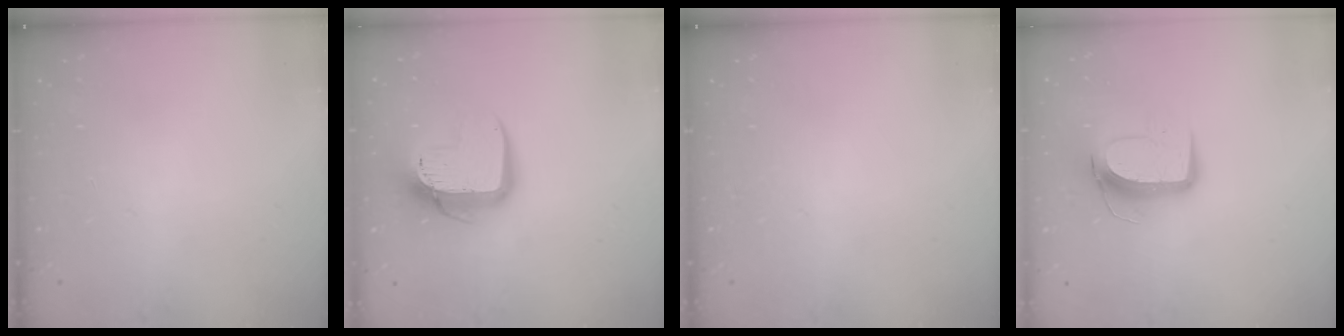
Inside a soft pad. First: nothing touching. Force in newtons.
{"total": 14.4, "press": 14.3, "slide": 1.2}
{"total": 0.0}
{"total": 10.6, "press": 10.6, "slide": 0.9}